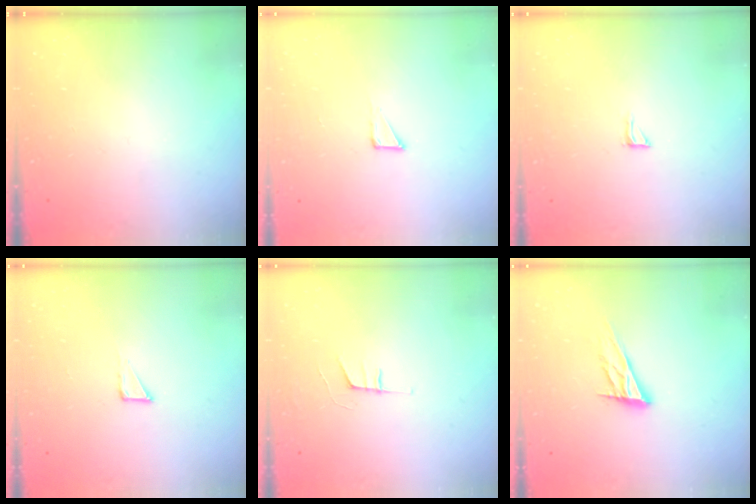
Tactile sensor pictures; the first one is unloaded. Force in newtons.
{"total": 2.3, "press": 2.3, "slide": 0.1}
{"total": 3.6, "press": 3.6, "slide": 0.4}
{"total": 2.3, "press": 2.3, "slide": 0.1}
{"total": 6.1, "press": 5.2, "slide": 3.1}
{"total": 12.7, "press": 12.4, "slide": 2.8}